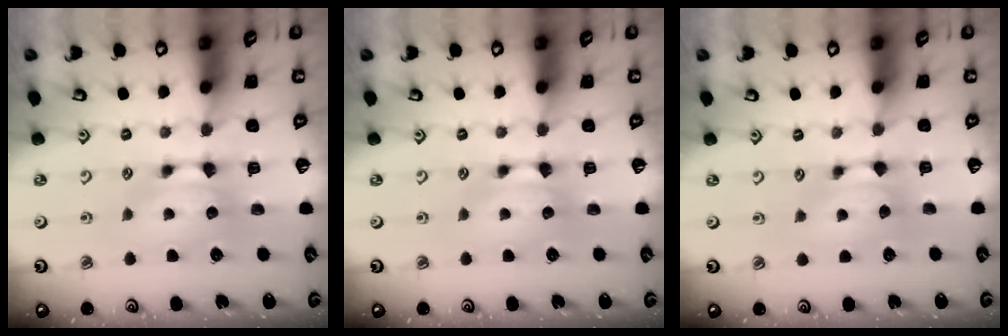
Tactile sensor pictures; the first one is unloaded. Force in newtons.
{"total": 0.0}
{"total": 0.8, "press": 0.3, "slide": 0.7}